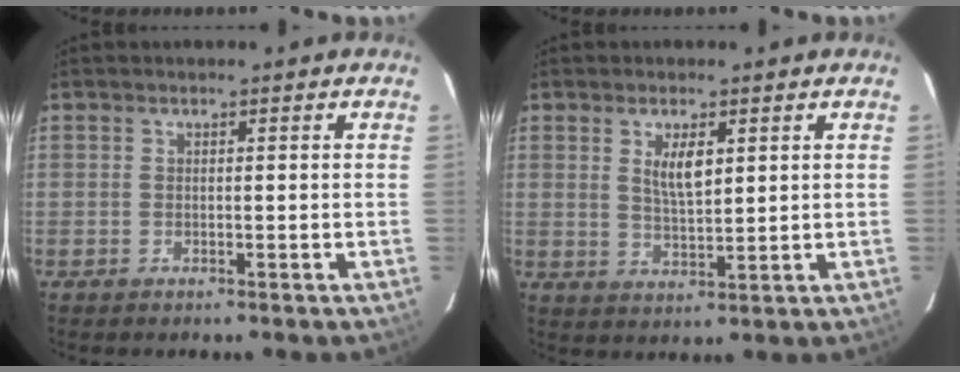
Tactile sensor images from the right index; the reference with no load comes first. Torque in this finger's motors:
{"motor_torque": [0.13, 0.08, 0.13, 0.05]}